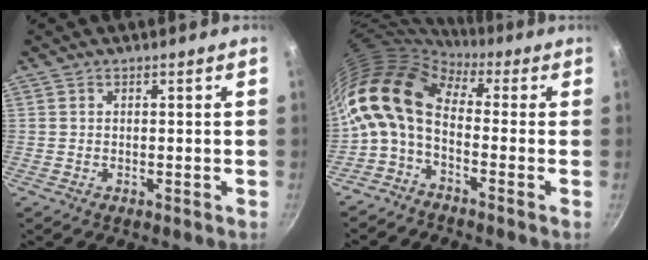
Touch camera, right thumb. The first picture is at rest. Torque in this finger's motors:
{"motor_torque": [-0.10, 1.84, 1.38, -1.40, 0.26]}